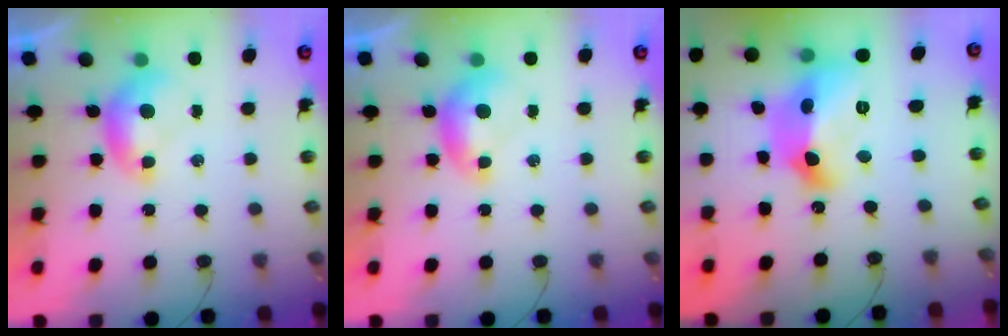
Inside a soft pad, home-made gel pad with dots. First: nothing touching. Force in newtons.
{"total": 0.0}
{"total": 15.6, "press": 15.5, "slide": 1.3}